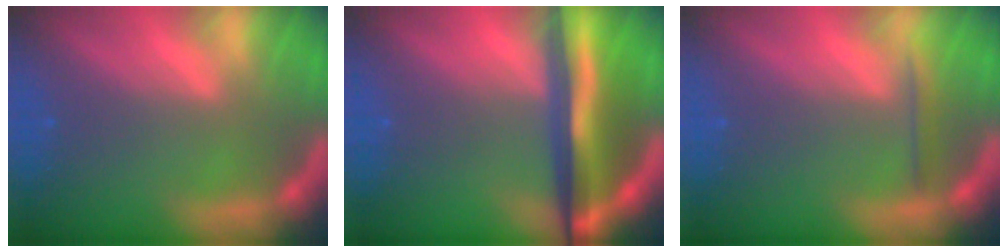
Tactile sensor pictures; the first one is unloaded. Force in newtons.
{"total": 10.0}
{"total": 1.4}